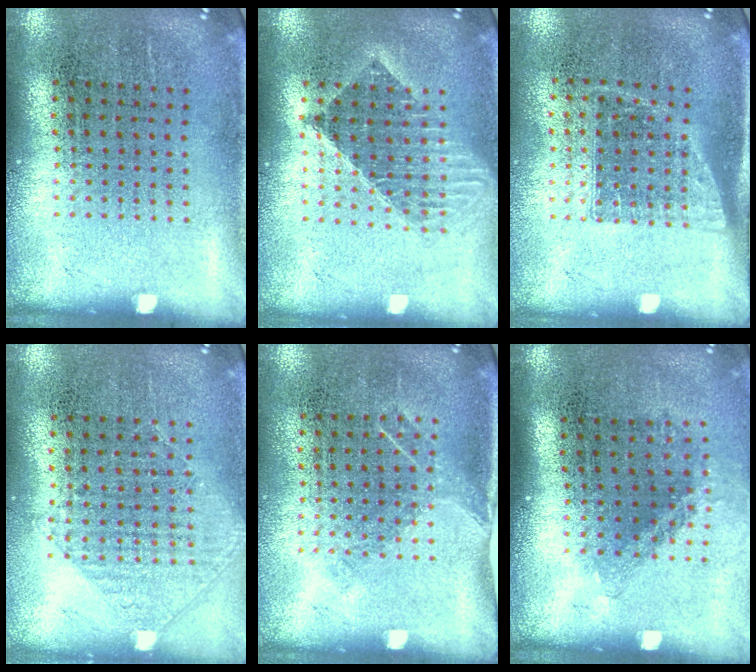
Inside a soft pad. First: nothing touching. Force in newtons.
{"total": 1.5, "press": 1.3, "slide": 0.8}
{"total": 1.1, "press": 0.9, "slide": 0.6}
{"total": 1.0, "press": 0.9, "slide": 0.4}
{"total": 1.1, "press": 0.8, "slide": 0.6}
{"total": 1.4, "press": 1.0, "slide": 1.0}